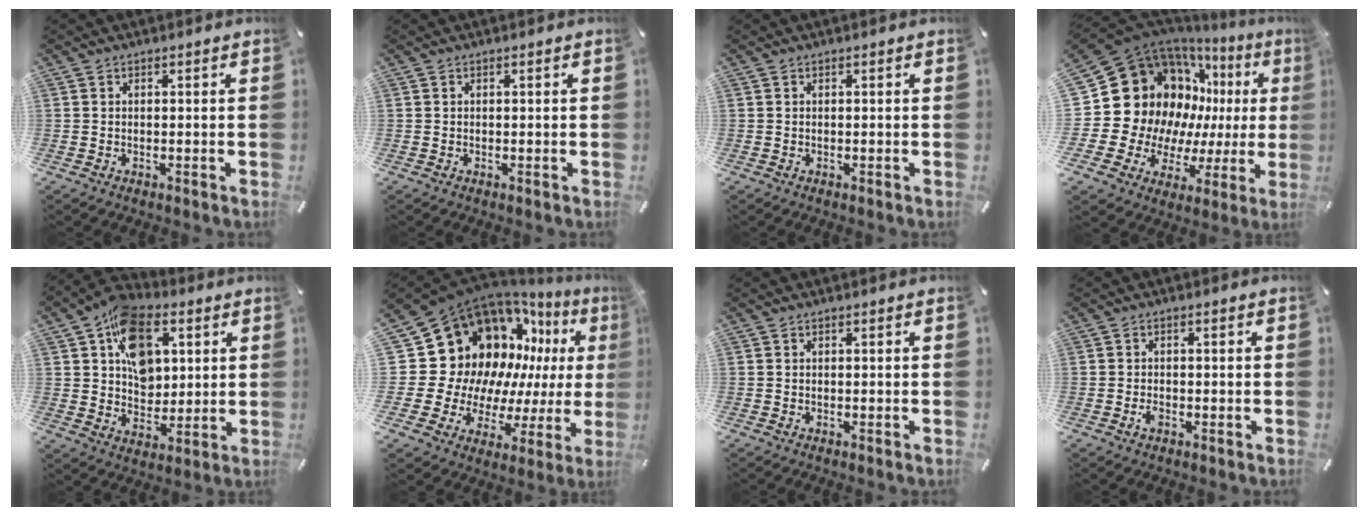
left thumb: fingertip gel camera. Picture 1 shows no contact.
{"total": 0.0}
{"total": 0.0}
{"total": 22.8, "force": [5.9, 18.2, 12.4], "torque": [-0.219, -0.068, 0.147]}
{"total": 13.8, "force": [5.6, 10.0, 7.7], "torque": [-0.123, -0.013, 0.105]}
{"total": 18.8, "force": [9.0, 14.7, 7.6], "torque": [-0.114, -0.114, 0.199]}
{"total": 0.0}
{"total": 1.6, "force": [-0.7, 0.9, 1.2], "torque": [-0.022, 0.003, -0.014]}